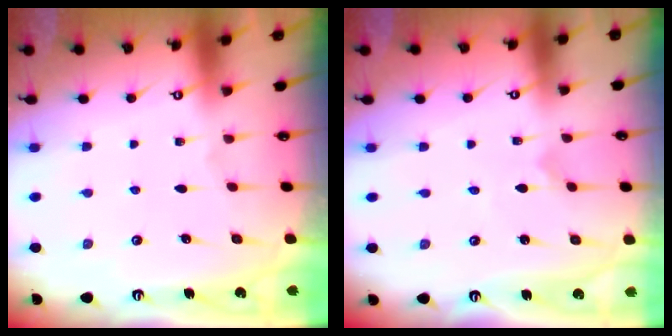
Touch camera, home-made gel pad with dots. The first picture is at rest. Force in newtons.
{"total": 0.0}